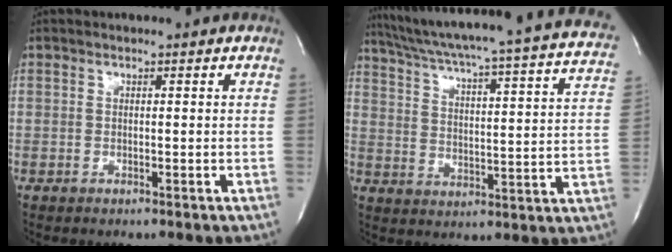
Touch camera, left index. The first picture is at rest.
{"total": 28.7, "force": [25.5, 1.0, 13.0], "torque": [-0.209, -0.063, 0.321]}